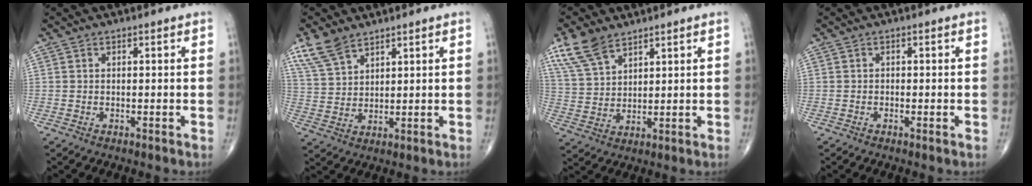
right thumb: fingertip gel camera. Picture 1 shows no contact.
{"total": 7.3, "force": [5.3, 3.5, 3.5], "torque": [-0.066, -0.015, 0.114]}
{"total": 8.9, "force": [6.1, 4.4, 4.7], "torque": [-0.090, -0.016, 0.129]}
{"total": 0.6, "force": [-0.2, 0.4, 0.4], "torque": [-0.006, -0.001, -0.007]}